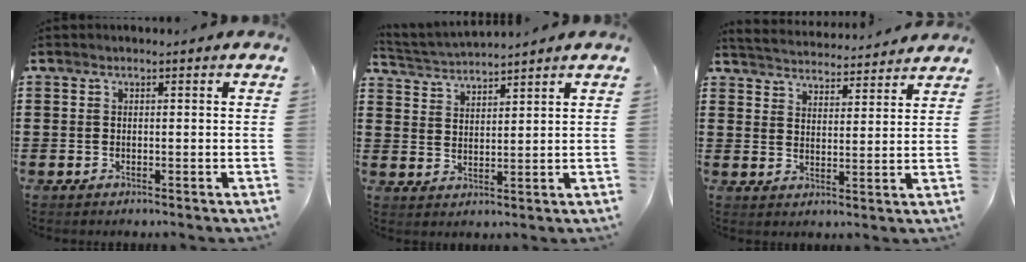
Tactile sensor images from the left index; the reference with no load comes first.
{"total": 2.8, "force": [2.8, -0.2, 0.0], "torque": [-0.012, -0.015, 0.049]}
{"total": 3.8, "force": [3.8, -0.2, -0.2], "torque": [-0.016, -0.029, 0.064]}